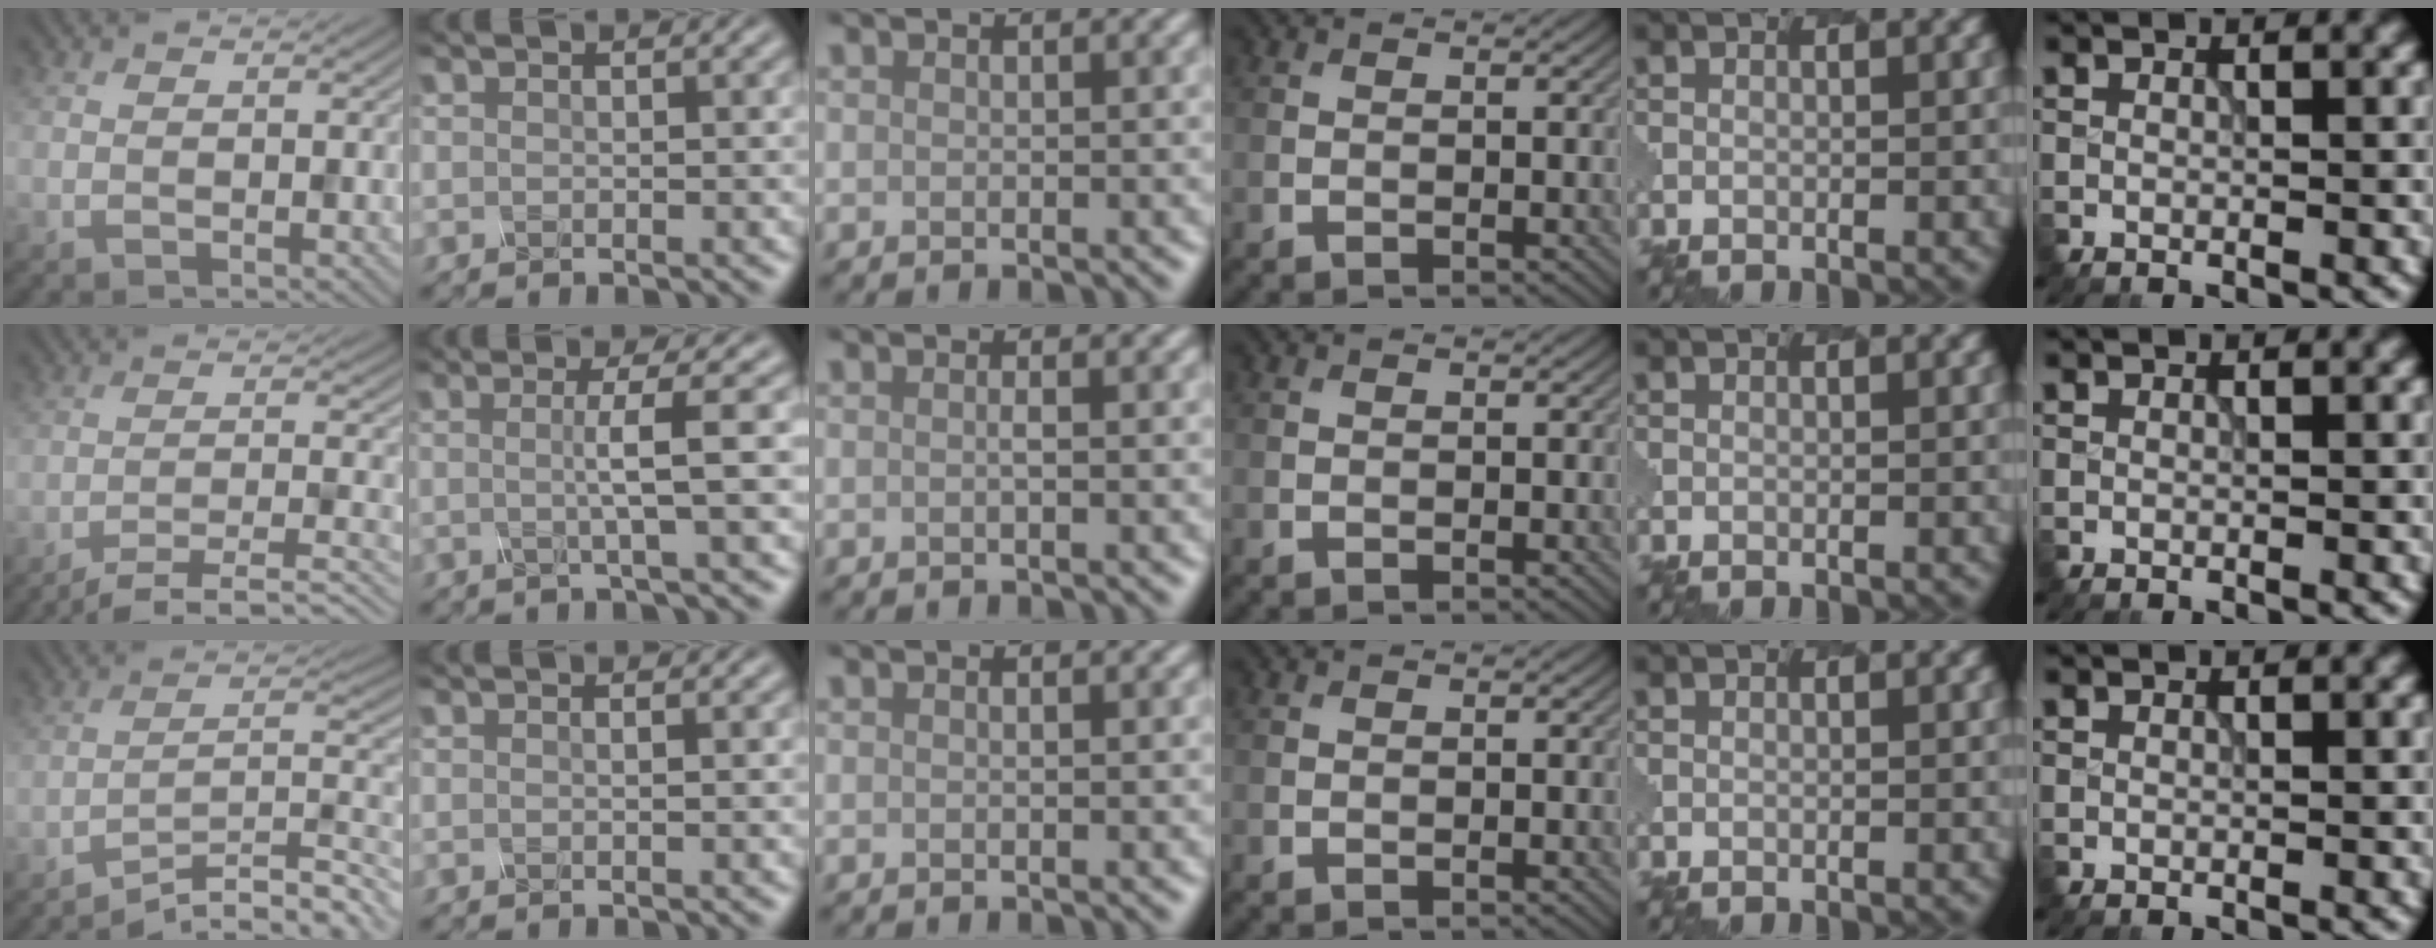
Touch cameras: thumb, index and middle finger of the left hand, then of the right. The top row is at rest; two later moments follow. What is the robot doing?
{"motion": "shake", "object": "salt shaker"}